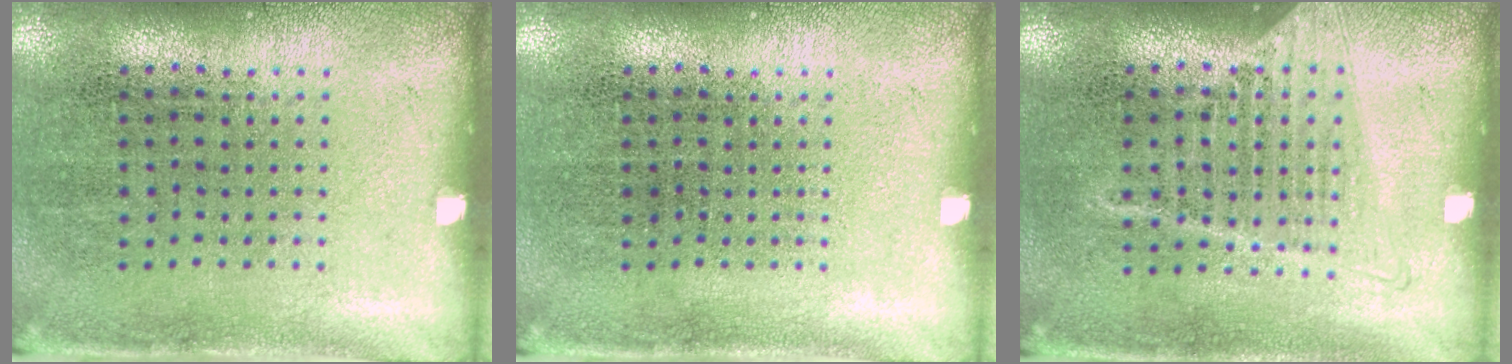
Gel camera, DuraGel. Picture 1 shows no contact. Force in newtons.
{"total": 0.0}
{"total": 1.2, "press": 1.1, "slide": 0.5}